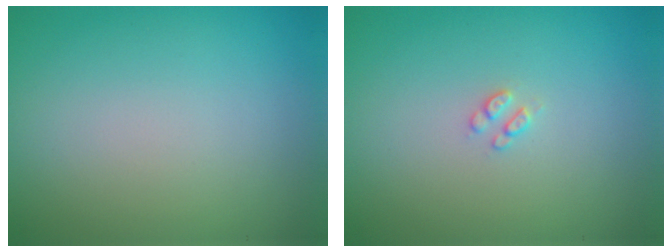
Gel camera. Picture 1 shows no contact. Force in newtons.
{"total": 1.0, "press": 0.9, "slide": 0.2}